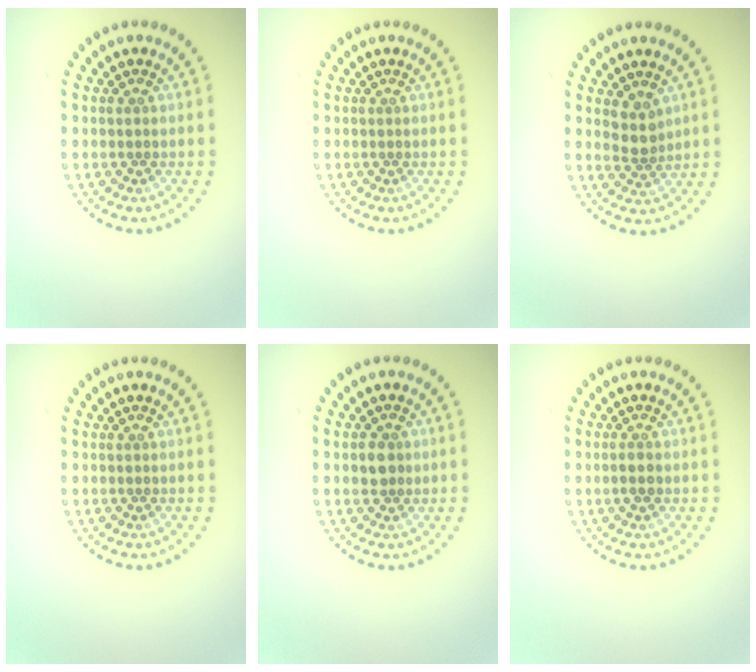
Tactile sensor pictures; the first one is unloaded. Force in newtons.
{"total": 0.0}
{"total": 2.2, "press": 1.8, "slide": 1.2}
{"total": 0.0}
{"total": 1.8, "press": 1.7, "slide": 0.5}
{"total": 1.1, "press": 1.1, "slide": 0.3}